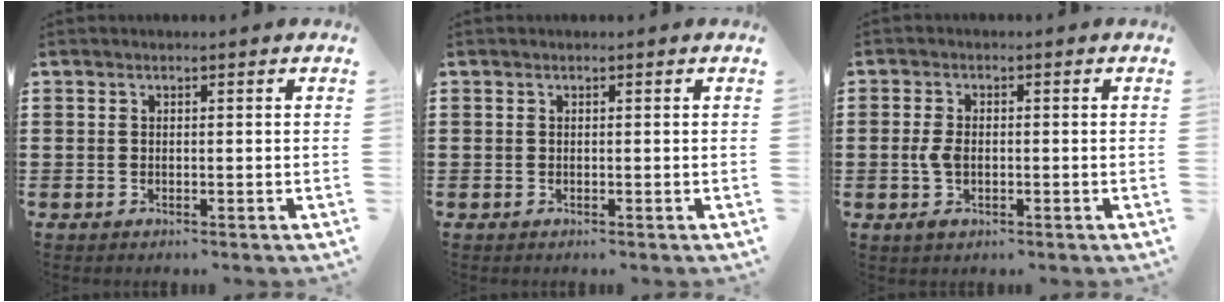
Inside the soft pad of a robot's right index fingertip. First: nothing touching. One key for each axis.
{"total": 0.0}
{"total": 3.2, "fx": -0.6, "fy": 1.7, "fz": 2.7, "tx": -0.066, "ty": -0.007, "tz": -0.013}